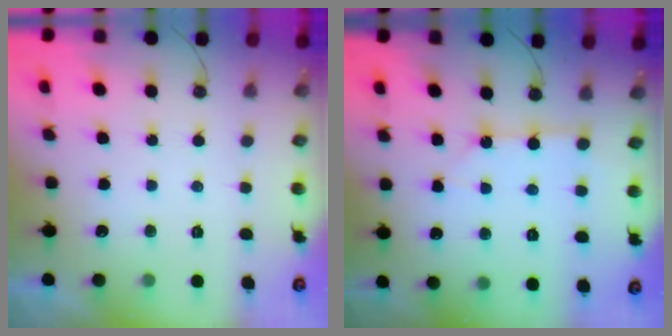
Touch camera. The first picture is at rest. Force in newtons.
{"total": 2.6, "press": 2.6, "slide": 0.1}